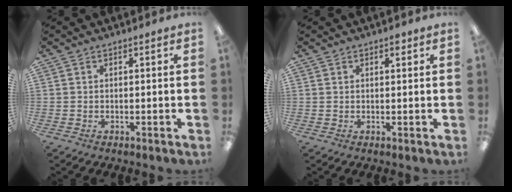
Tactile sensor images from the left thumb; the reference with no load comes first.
{"total": 1.7, "force": [1.2, 0.7, 1.1], "torque": [-0.006, -0.004, 0.016]}